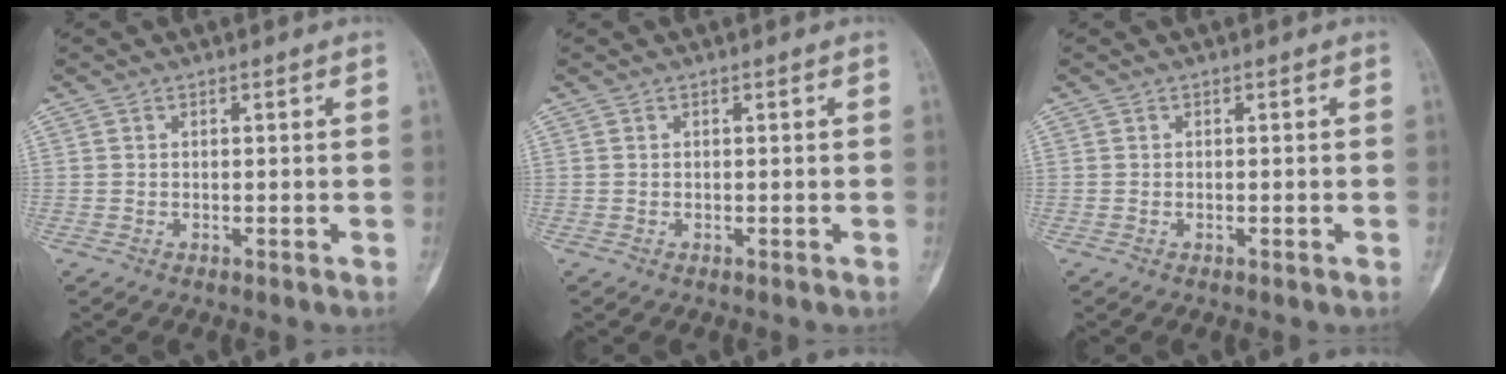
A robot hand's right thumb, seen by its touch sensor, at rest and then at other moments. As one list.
[{"total": 0.0}, {"total": 0.0}]